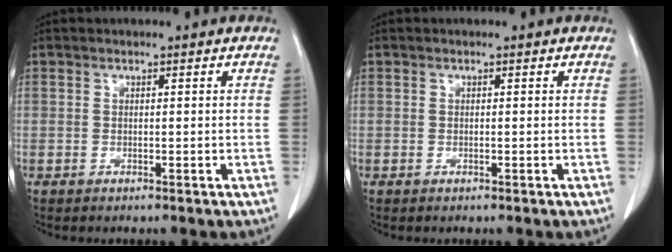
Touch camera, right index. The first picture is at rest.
{"total": 0.0}